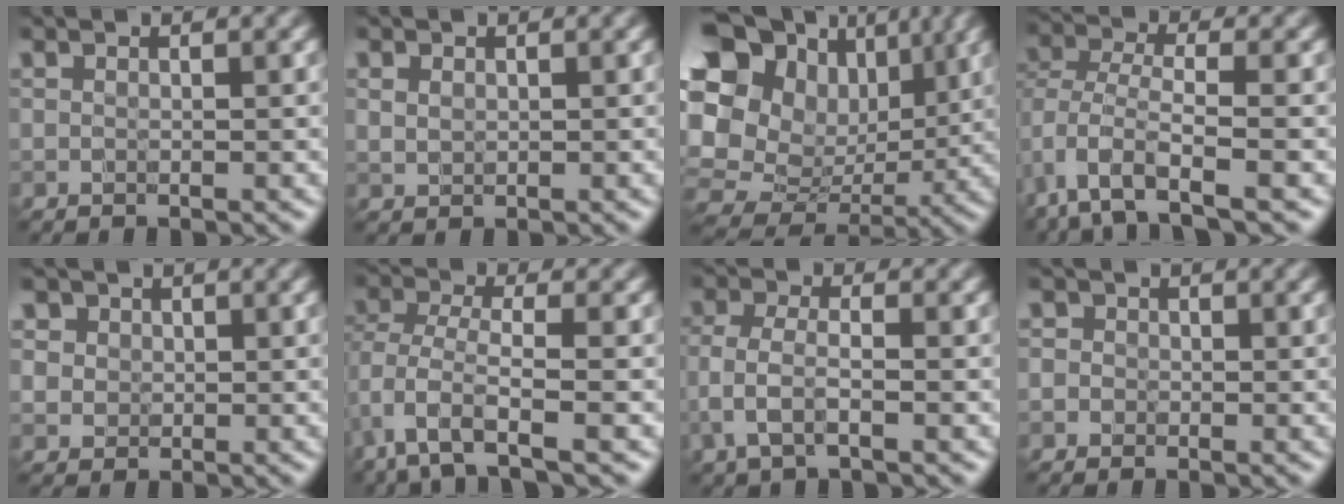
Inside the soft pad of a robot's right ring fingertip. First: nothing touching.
{"total": 0.9, "force": [0.4, 0.7, 0.4], "torque": [-0.006, -0.002, 0.011]}
{"total": 16.6, "force": [3.9, 13.5, 8.9], "torque": [-0.205, 0.009, 0.086]}
{"total": 4.9, "force": [-2.8, 2.0, 3.5], "torque": [-0.065, -0.007, -0.063]}
{"total": 3.0, "force": [1.4, 2.5, 0.9], "torque": [-0.013, 0.005, 0.022]}
{"total": 4.2, "force": [-2.3, 1.5, 3.1], "torque": [-0.067, -0.008, -0.054]}
{"total": 2.7, "force": [-1.2, 1.0, 2.1], "torque": [-0.049, -0.002, -0.030]}
{"total": 1.4, "force": [0.0, 1.4, 0.1], "torque": [0.027, 0.005, -0.018]}